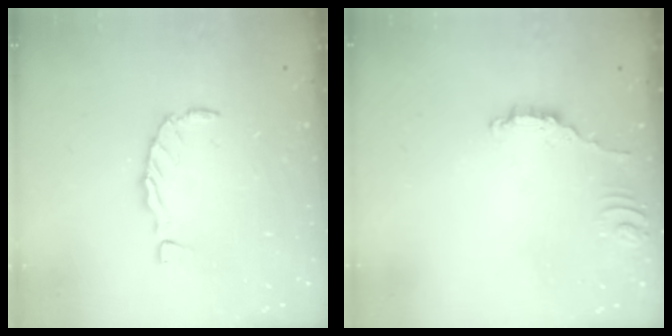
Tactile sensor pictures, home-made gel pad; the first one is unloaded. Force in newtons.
{"total": 2.6, "press": 2.6, "slide": 0.2}